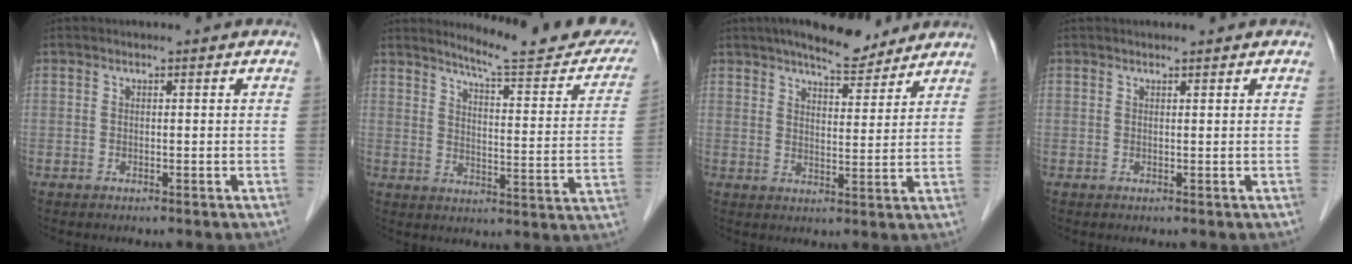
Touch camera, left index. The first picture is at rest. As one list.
[{"total": 17.7, "force": [16.0, 1.7, 7.2], "torque": [-0.089, -0.060, 0.194]}, {"total": 6.4, "force": [5.2, 2.5, 2.7], "torque": [-0.035, 0.017, 0.076]}, {"total": 1.5, "force": [1.3, 0.1, 0.7], "torque": [-0.007, 0.016, 0.021]}]